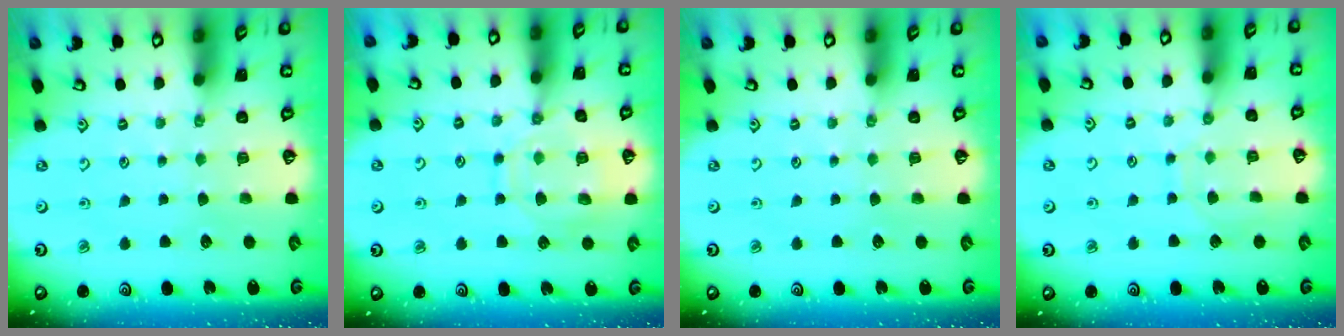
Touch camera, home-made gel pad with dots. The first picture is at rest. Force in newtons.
{"total": 12.4, "press": 12.4, "slide": 1.0}
{"total": 0.0}
{"total": 4.6, "press": 4.5, "slide": 0.5}